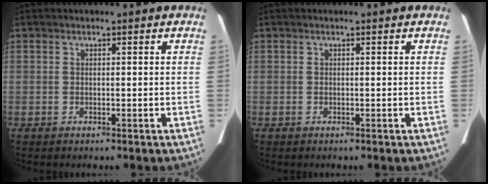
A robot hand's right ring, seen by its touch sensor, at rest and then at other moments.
{"total": 0.0}